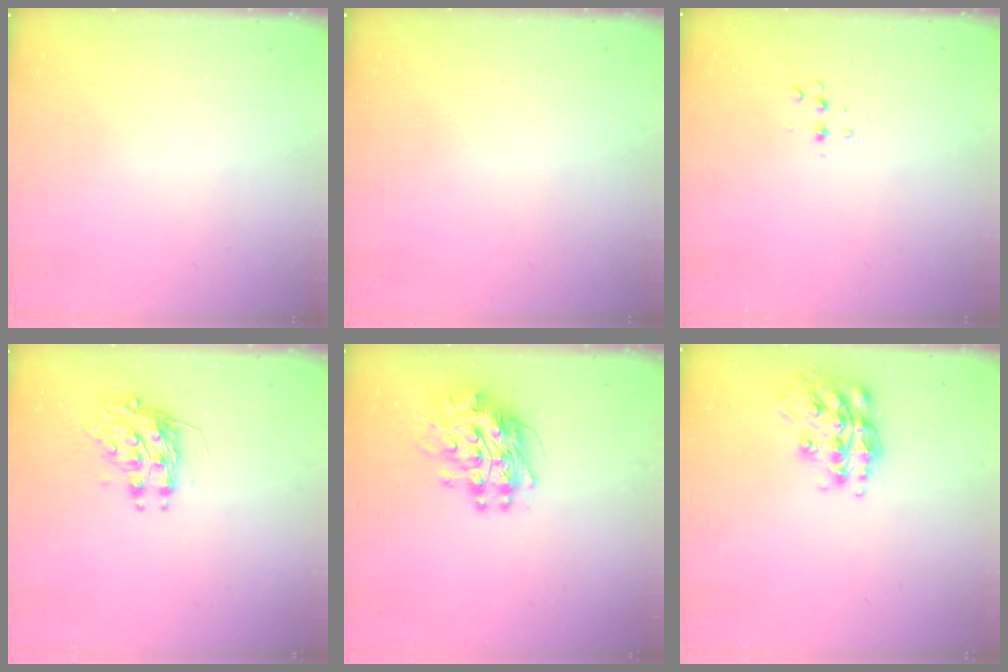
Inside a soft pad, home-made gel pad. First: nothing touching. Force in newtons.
{"total": 0.0}
{"total": 3.9, "press": 3.8, "slide": 1.1}
{"total": 8.7, "press": 8.7, "slide": 0.5}
{"total": 11.2, "press": 11.2, "slide": 0.9}
{"total": 17.0, "press": 16.9, "slide": 1.2}